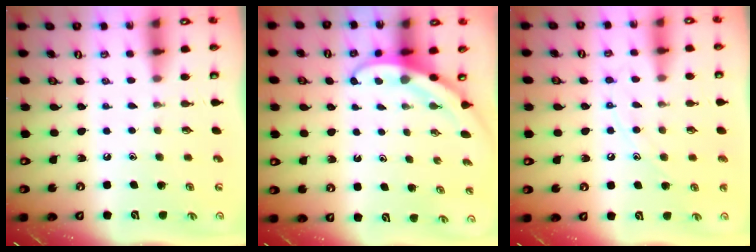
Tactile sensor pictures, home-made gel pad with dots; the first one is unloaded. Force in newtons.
{"total": 3.6, "press": 3.6, "slide": 0.4}
{"total": 8.5, "press": 8.5, "slide": 0.7}